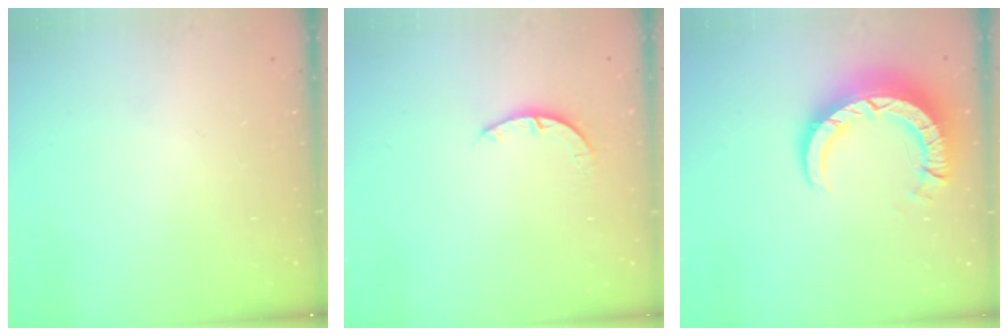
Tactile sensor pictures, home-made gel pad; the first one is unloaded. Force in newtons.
{"total": 2.9, "press": 2.9, "slide": 0.4}
{"total": 10.6, "press": 10.5, "slide": 1.0}